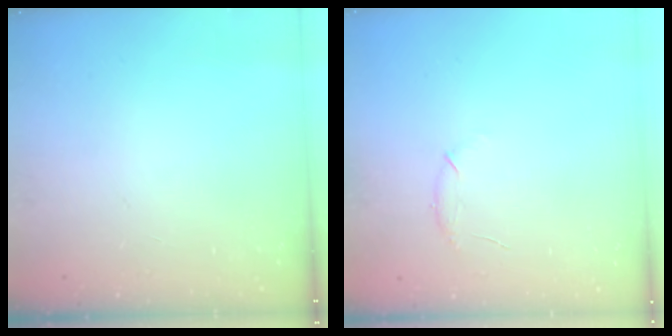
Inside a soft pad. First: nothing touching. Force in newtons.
{"total": 6.9, "press": 6.7, "slide": 1.8}